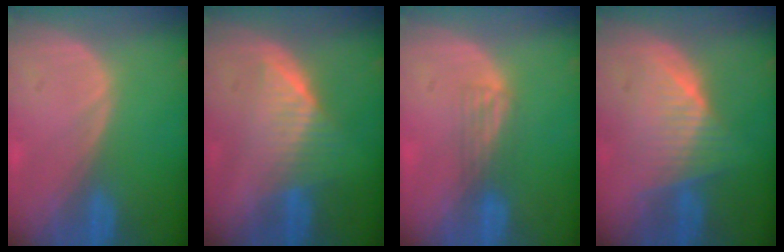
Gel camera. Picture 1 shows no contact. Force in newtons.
{"total": 6.5, "press": 5.8, "slide": 2.8}
{"total": 2.5, "press": 2.2, "slide": 1.3}
{"total": 6.9, "press": 6.3, "slide": 2.7}